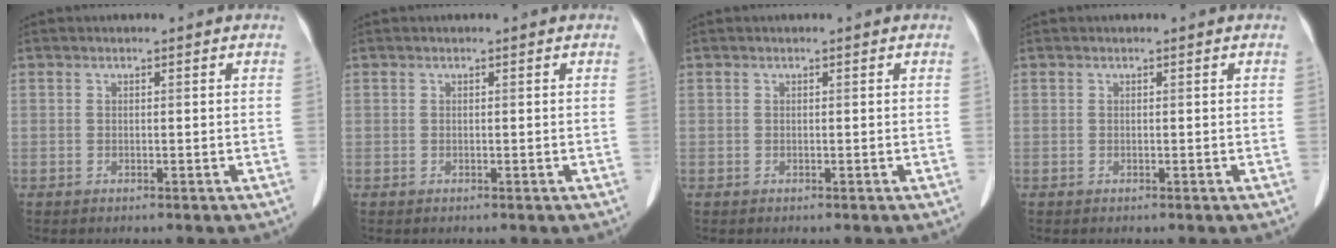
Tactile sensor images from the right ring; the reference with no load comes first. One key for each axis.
{"total": 0.0}
{"total": 0.0}
{"total": 0.0}